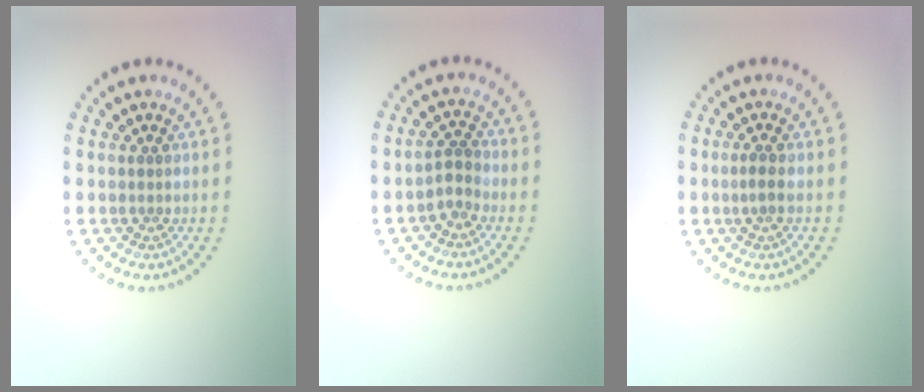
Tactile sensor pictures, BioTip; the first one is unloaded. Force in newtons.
{"total": 1.7, "press": 1.4, "slide": 1.0}
{"total": 1.2, "press": 0.9, "slide": 0.7}